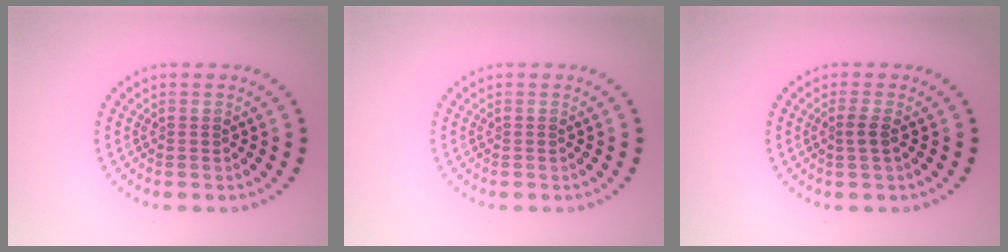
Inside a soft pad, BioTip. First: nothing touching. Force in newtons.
{"total": 0.0}
{"total": 1.2, "press": 0.9, "slide": 0.8}